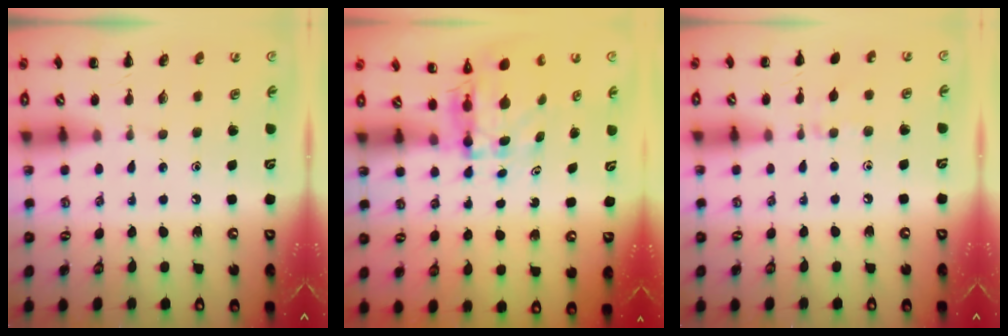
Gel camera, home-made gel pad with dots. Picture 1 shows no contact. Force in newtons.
{"total": 4.2, "press": 4.2, "slide": 0.3}
{"total": 3.8, "press": 3.5, "slide": 1.4}